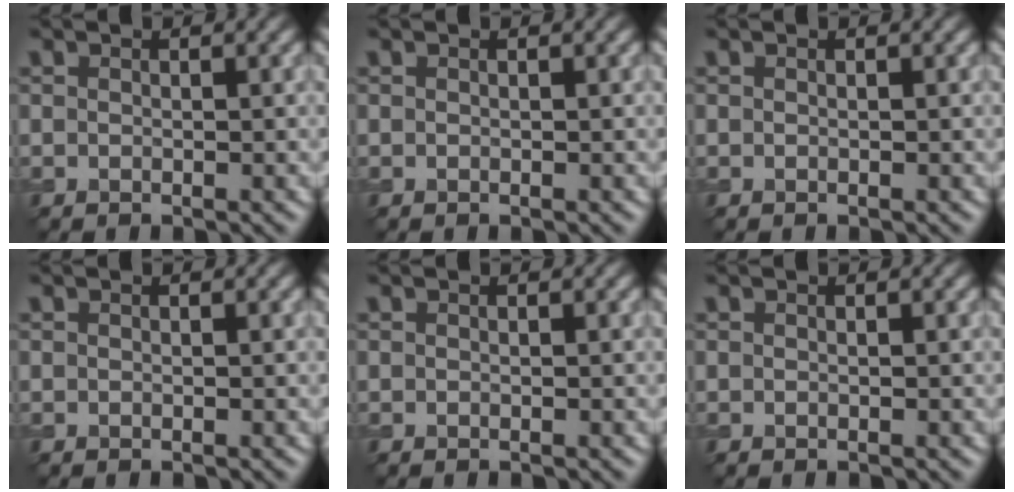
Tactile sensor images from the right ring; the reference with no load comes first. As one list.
[{"total": 0.0}, {"total": 0.0}, {"total": 0.0}, {"total": 0.0}, {"total": 0.0}]